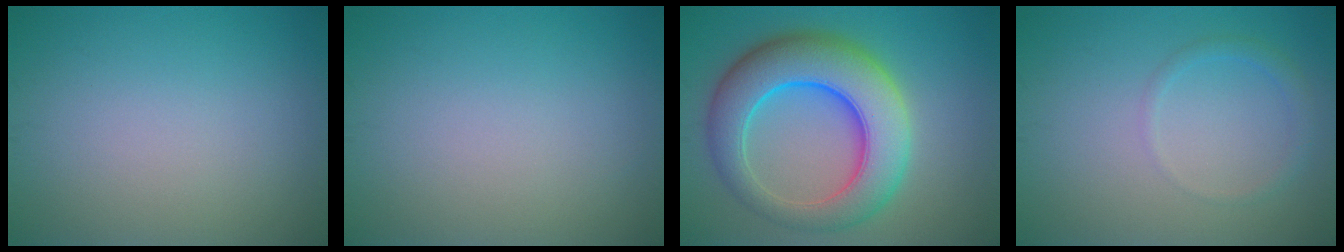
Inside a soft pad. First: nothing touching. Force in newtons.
{"total": 0.0}
{"total": 10.0, "press": 10.0, "slide": 0.2}
{"total": 1.3, "press": 1.3, "slide": 0.0}